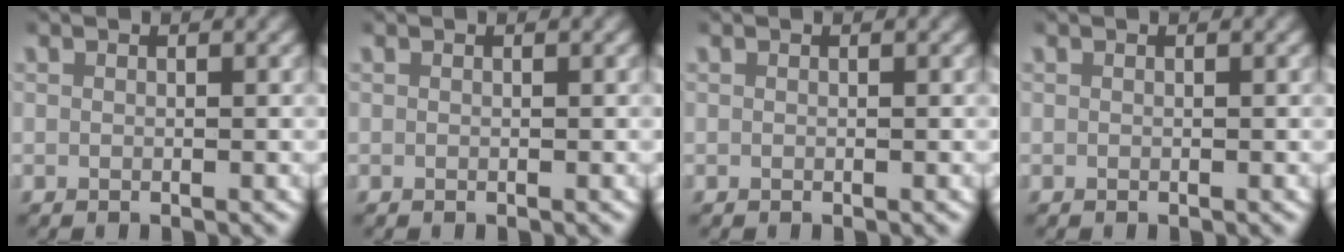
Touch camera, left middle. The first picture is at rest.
{"total": 0.0}
{"total": 0.0}
{"total": 0.0}